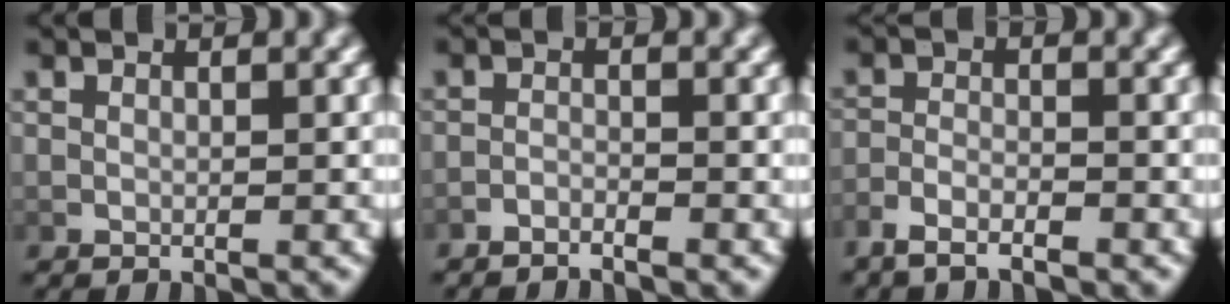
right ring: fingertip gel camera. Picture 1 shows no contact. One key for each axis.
{"total": 2.2, "fx": -2.2, "fy": 0.2, "fz": 0.1, "tx": -0.004, "ty": -0.006, "tz": -0.039}
{"total": 3.0, "fx": -2.6, "fy": 0.8, "fz": 1.3, "tx": -0.022, "ty": -0.002, "tz": -0.048}